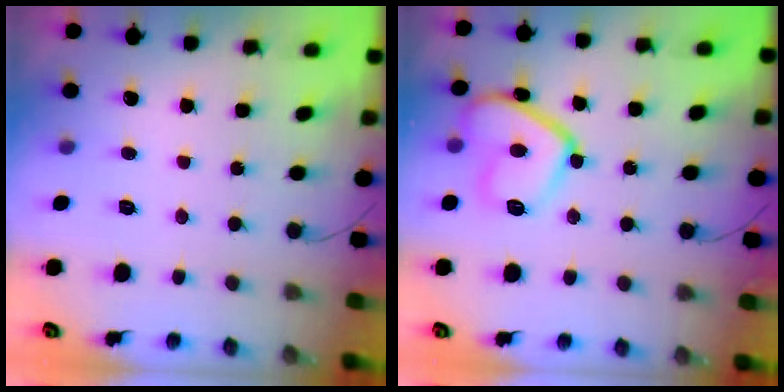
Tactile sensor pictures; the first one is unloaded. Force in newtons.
{"total": 13.2, "press": 13.1, "slide": 1.2}